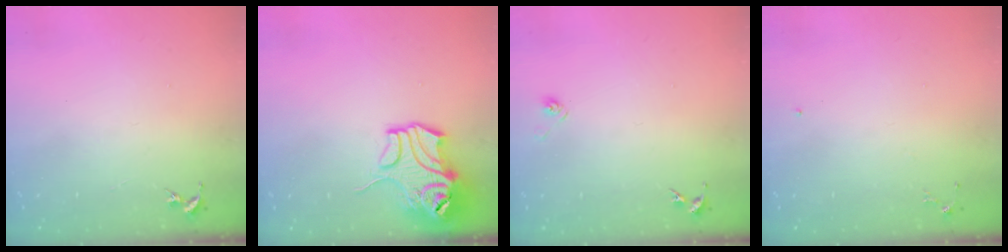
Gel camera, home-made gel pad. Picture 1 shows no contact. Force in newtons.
{"total": 12.8, "press": 12.7, "slide": 1.7}
{"total": 3.1, "press": 2.7, "slide": 1.4}
{"total": 5.1, "press": 5.0, "slide": 0.6}